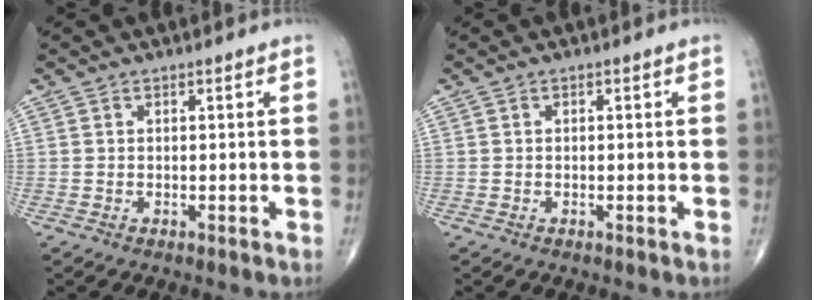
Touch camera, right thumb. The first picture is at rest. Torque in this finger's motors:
{"motor_torque": [-0.24, -0.45, -0.20, -0.10, -0.02]}